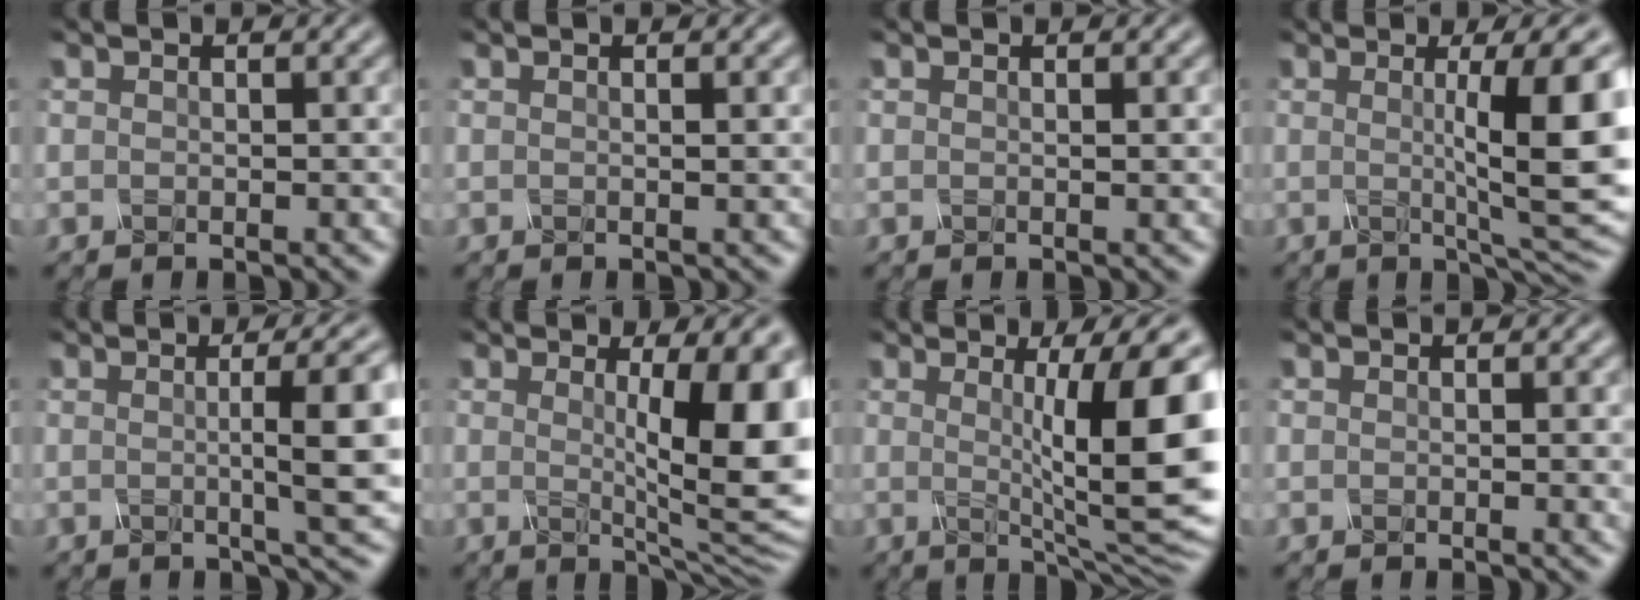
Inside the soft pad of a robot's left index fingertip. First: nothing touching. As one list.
[{"total": 0.9, "force": [0.1, 0.3, 0.9], "torque": [-0.007, 0.003, -0.002]}, {"total": 0.6, "force": [0.1, 0.2, 0.6], "torque": [-0.004, 0.003, 0.000]}, {"total": 10.1, "force": [0.8, 2.1, 9.9], "torque": [-0.119, 0.000, 0.012]}, {"total": 8.1, "force": [0.4, 1.8, 7.9], "torque": [-0.092, 0.010, 0.006]}, {"total": 10.7, "force": [1.1, 2.6, 10.3], "torque": [-0.126, -0.008, 0.020]}, {"total": 11.3, "force": [0.9, 2.3, 11.0], "torque": [-0.132, -0.001, 0.015]}, {"total": 1.3, "force": [0.0, 0.3, 1.3], "torque": [-0.012, 0.000, -0.002]}]